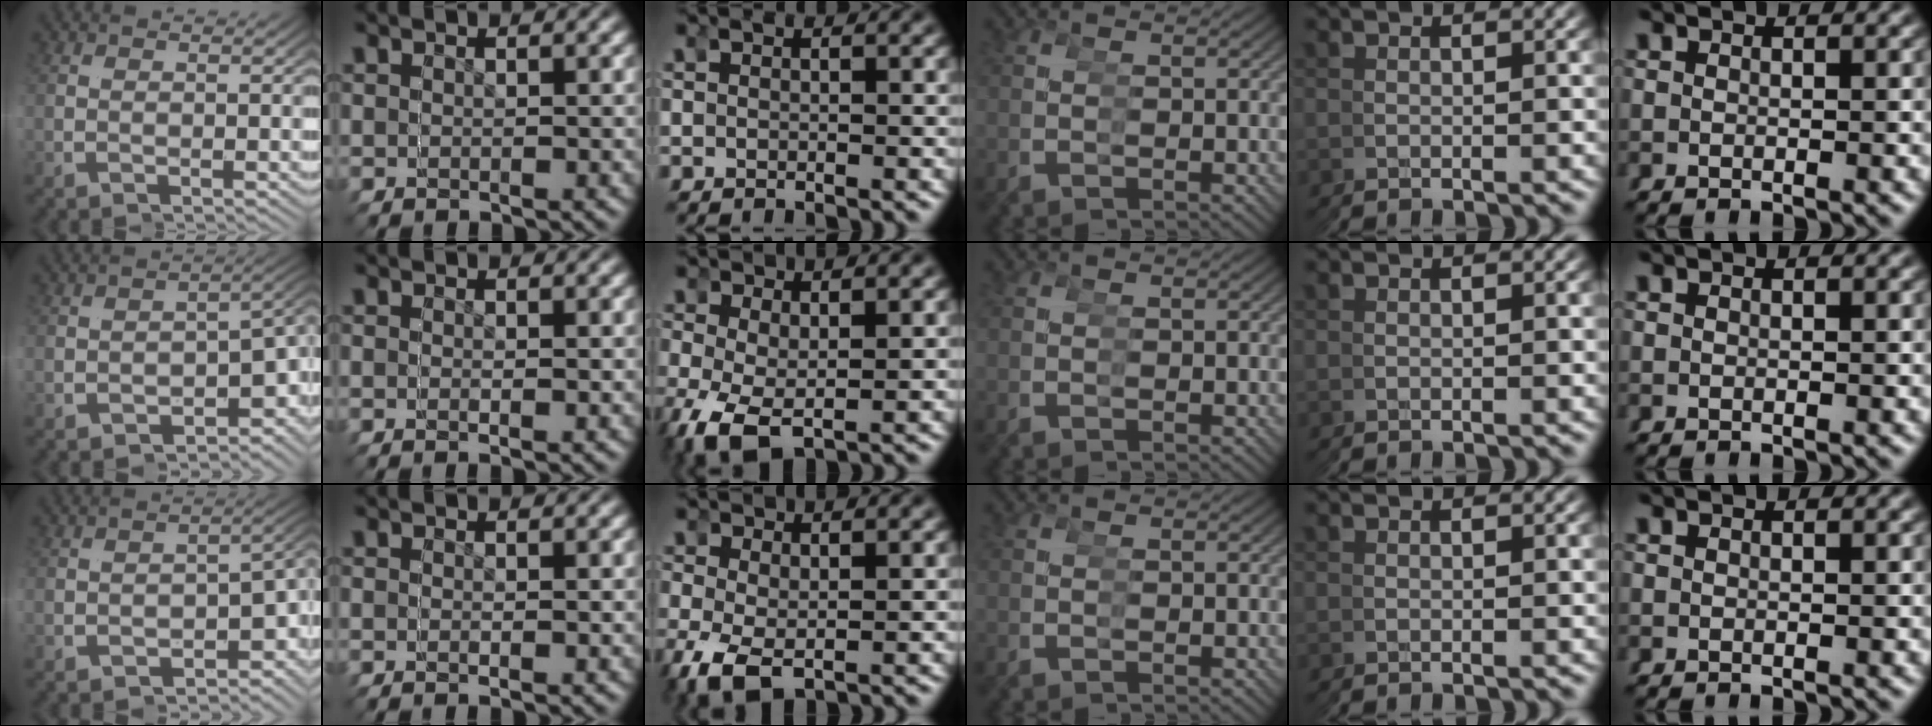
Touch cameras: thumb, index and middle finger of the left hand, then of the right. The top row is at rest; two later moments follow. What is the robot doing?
{"motion": "grasp_and_lifting", "object": "tape"}